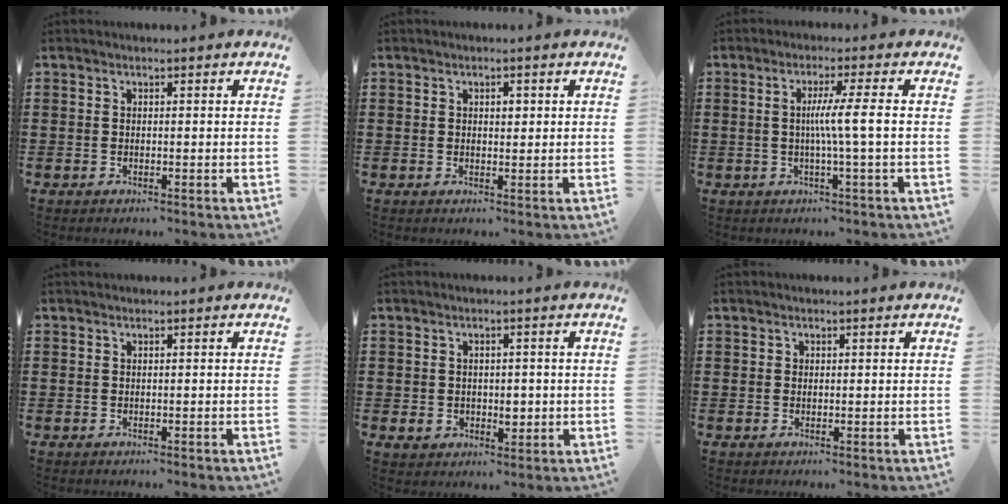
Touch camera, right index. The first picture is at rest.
{"total": 1.2, "force": [0.3, 0.7, 0.9], "torque": [-0.010, 0.003, 0.003]}
{"total": 5.2, "force": [-0.2, -0.8, 5.2], "torque": [-0.094, -0.010, -0.009]}
{"total": 0.0}
{"total": 3.2, "force": [-0.4, 2.6, 1.9], "torque": [-0.043, 0.007, -0.009]}
{"total": 0.5, "force": [0.0, 0.5, 0.1], "torque": [-0.002, 0.005, -0.001]}